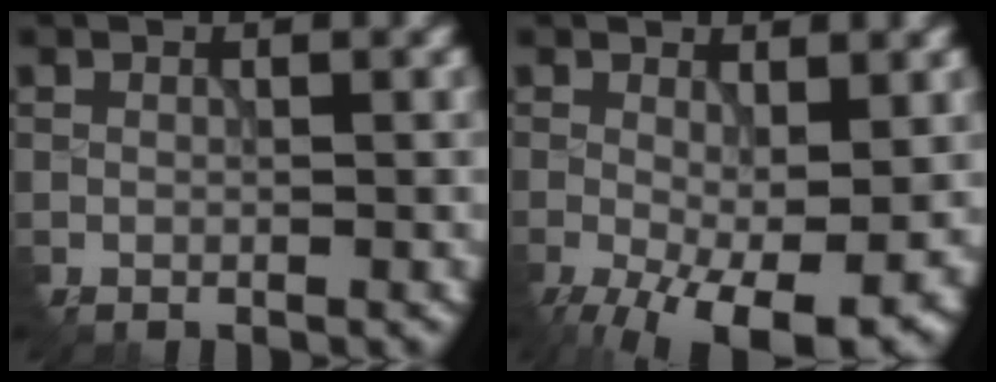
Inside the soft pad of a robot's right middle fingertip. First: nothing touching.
{"total": 11.0, "force": [-3.9, 5.5, 8.8], "torque": [-0.163, -0.037, -0.042]}